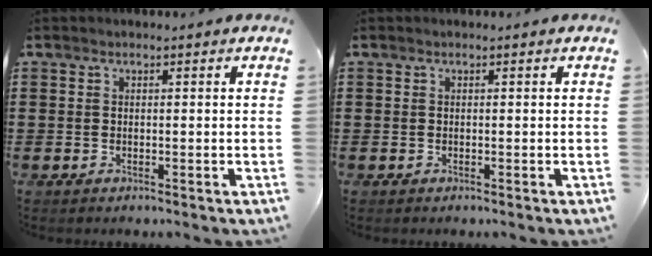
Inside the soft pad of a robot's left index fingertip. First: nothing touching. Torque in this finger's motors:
{"motor_torque": [0.00, 0.00, 0.00, 0.00]}